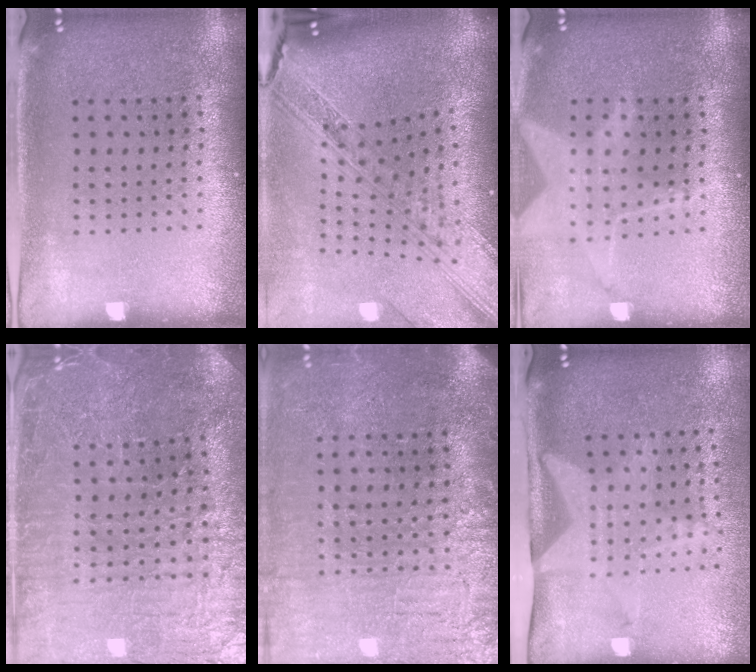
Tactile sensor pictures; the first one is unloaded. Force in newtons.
{"total": 4.1, "press": 2.9, "slide": 2.9}
{"total": 1.7, "press": 1.4, "slide": 1.0}
{"total": 3.6, "press": 3.6, "slide": 0.5}
{"total": 4.1, "press": 3.7, "slide": 1.7}
{"total": 2.0, "press": 1.5, "slide": 1.3}